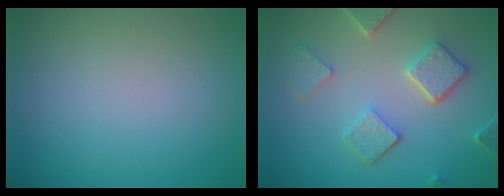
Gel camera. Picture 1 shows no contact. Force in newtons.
{"total": 4.7, "press": 3.8, "slide": 2.8}